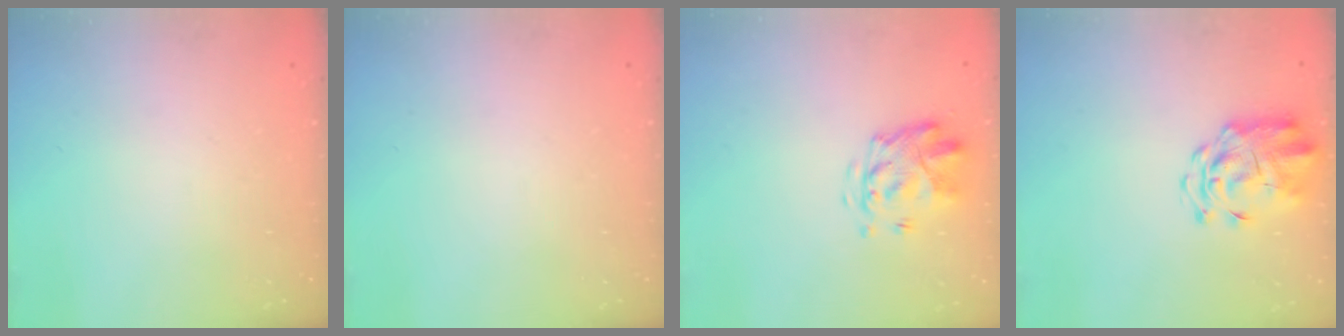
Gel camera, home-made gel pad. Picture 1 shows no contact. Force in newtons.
{"total": 0.0}
{"total": 4.5, "press": 4.2, "slide": 1.8}
{"total": 3.6, "press": 3.3, "slide": 1.4}